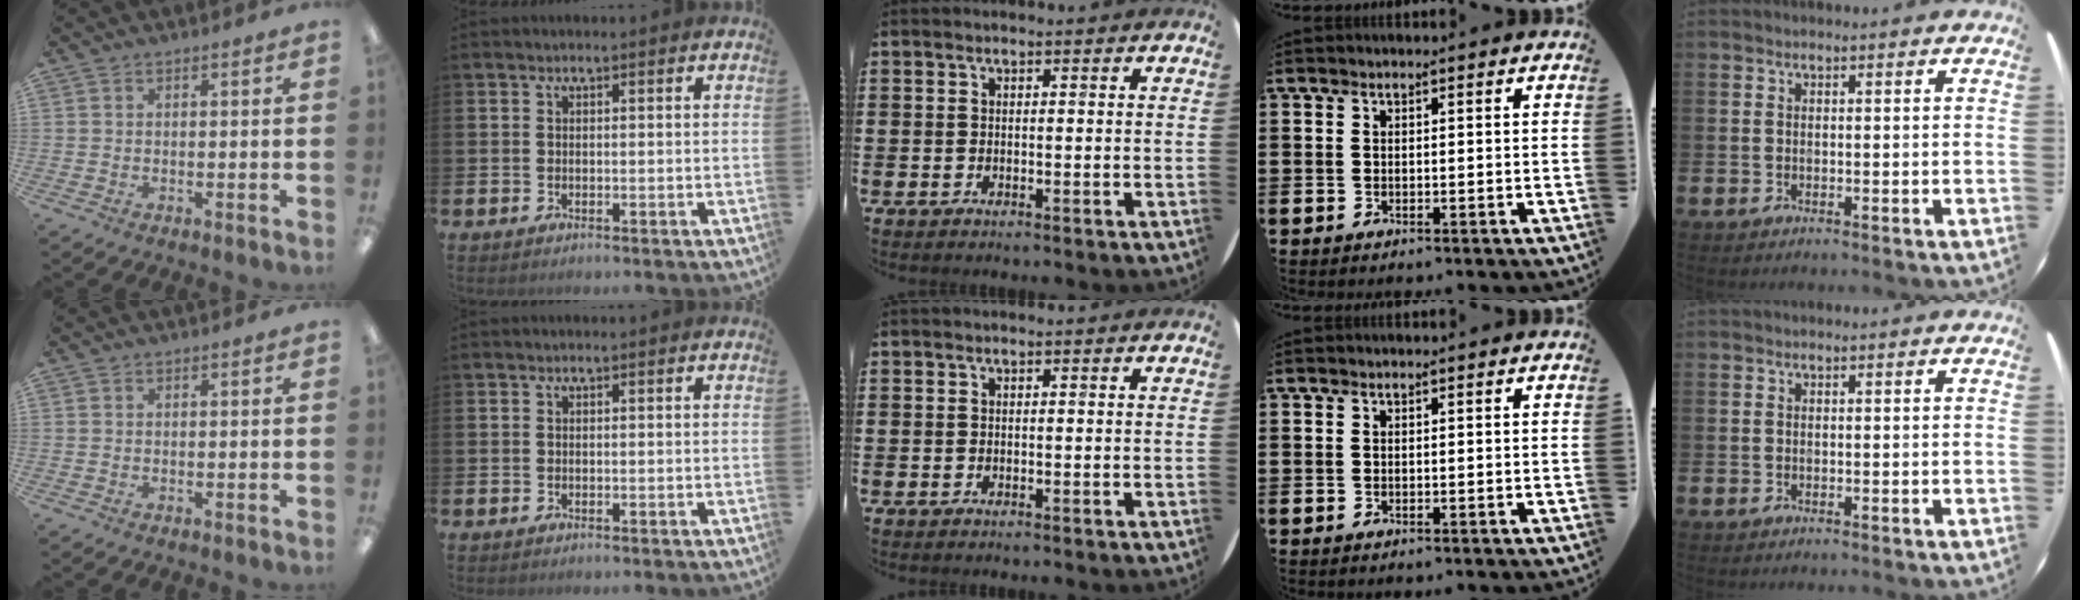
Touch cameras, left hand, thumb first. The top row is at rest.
{}